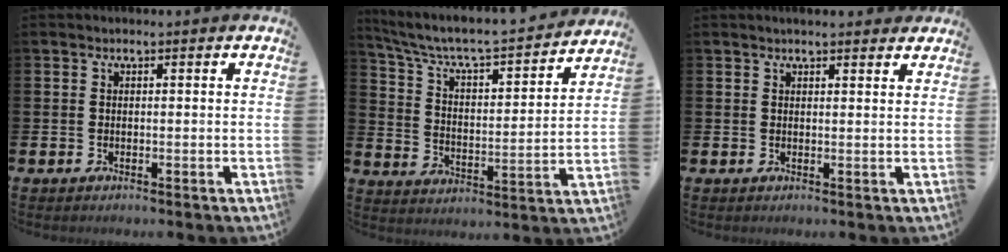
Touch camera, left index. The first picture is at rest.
{"total": 6.9, "force": [6.2, 1.3, 2.7], "torque": [-0.083, -0.049, 0.100]}
{"total": 1.7, "force": [1.7, 0.2, 0.2], "torque": [-0.005, -0.002, 0.031]}